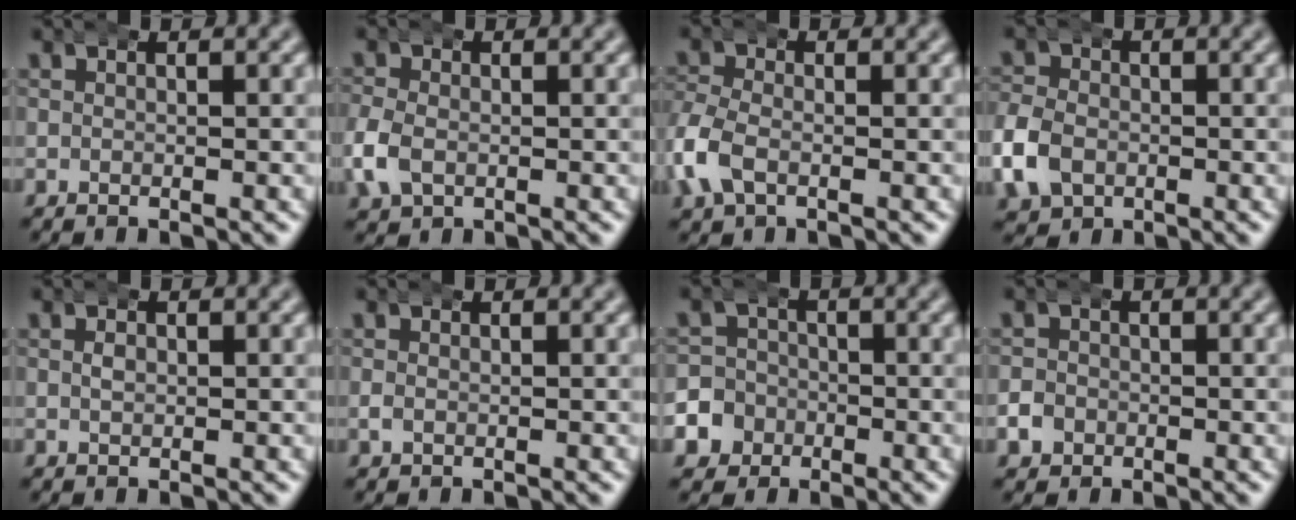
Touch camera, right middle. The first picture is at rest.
{"total": 2.9, "force": [-0.8, 2.4, 1.5], "torque": [-0.051, -0.002, -0.014]}
{"total": 4.4, "force": [-1.0, 3.5, 2.4], "torque": [-0.080, -0.010, -0.019]}
{"total": 4.1, "force": [-1.4, 3.4, 1.6], "torque": [-0.046, -0.006, -0.028]}
{"total": 0.8, "force": [-0.1, 0.5, 0.6], "torque": [-0.009, 0.001, -0.003]}
{"total": 0.5, "force": [-0.2, 0.4, 0.2], "torque": [-0.008, 0.003, -0.005]}
{"total": 8.6, "force": [-3.4, 7.8, 1.4], "torque": [-0.050, -0.026, -0.067]}
{"total": 2.5, "force": [-1.0, 2.3, 0.4], "torque": [-0.016, -0.006, -0.023]}